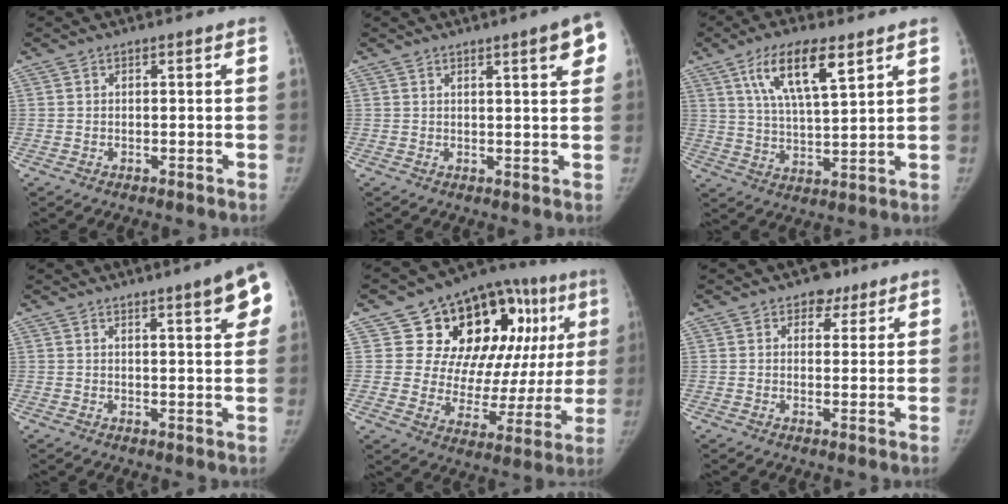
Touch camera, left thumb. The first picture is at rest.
{"total": 5.9, "force": [2.9, 1.0, 5.0], "torque": [-0.053, -0.009, 0.034]}
{"total": 12.2, "force": [6.4, 3.7, 9.7], "torque": [-0.166, -0.023, 0.121]}
{"total": 7.7, "force": [3.9, 1.4, 6.5], "torque": [-0.067, -0.012, 0.045]}
{"total": 24.7, "force": [9.5, 14.6, 17.5], "torque": [-0.184, 0.006, 0.144]}
{"total": 4.0, "force": [2.6, 2.9, 1.0], "torque": [0.011, -0.012, 0.035]}